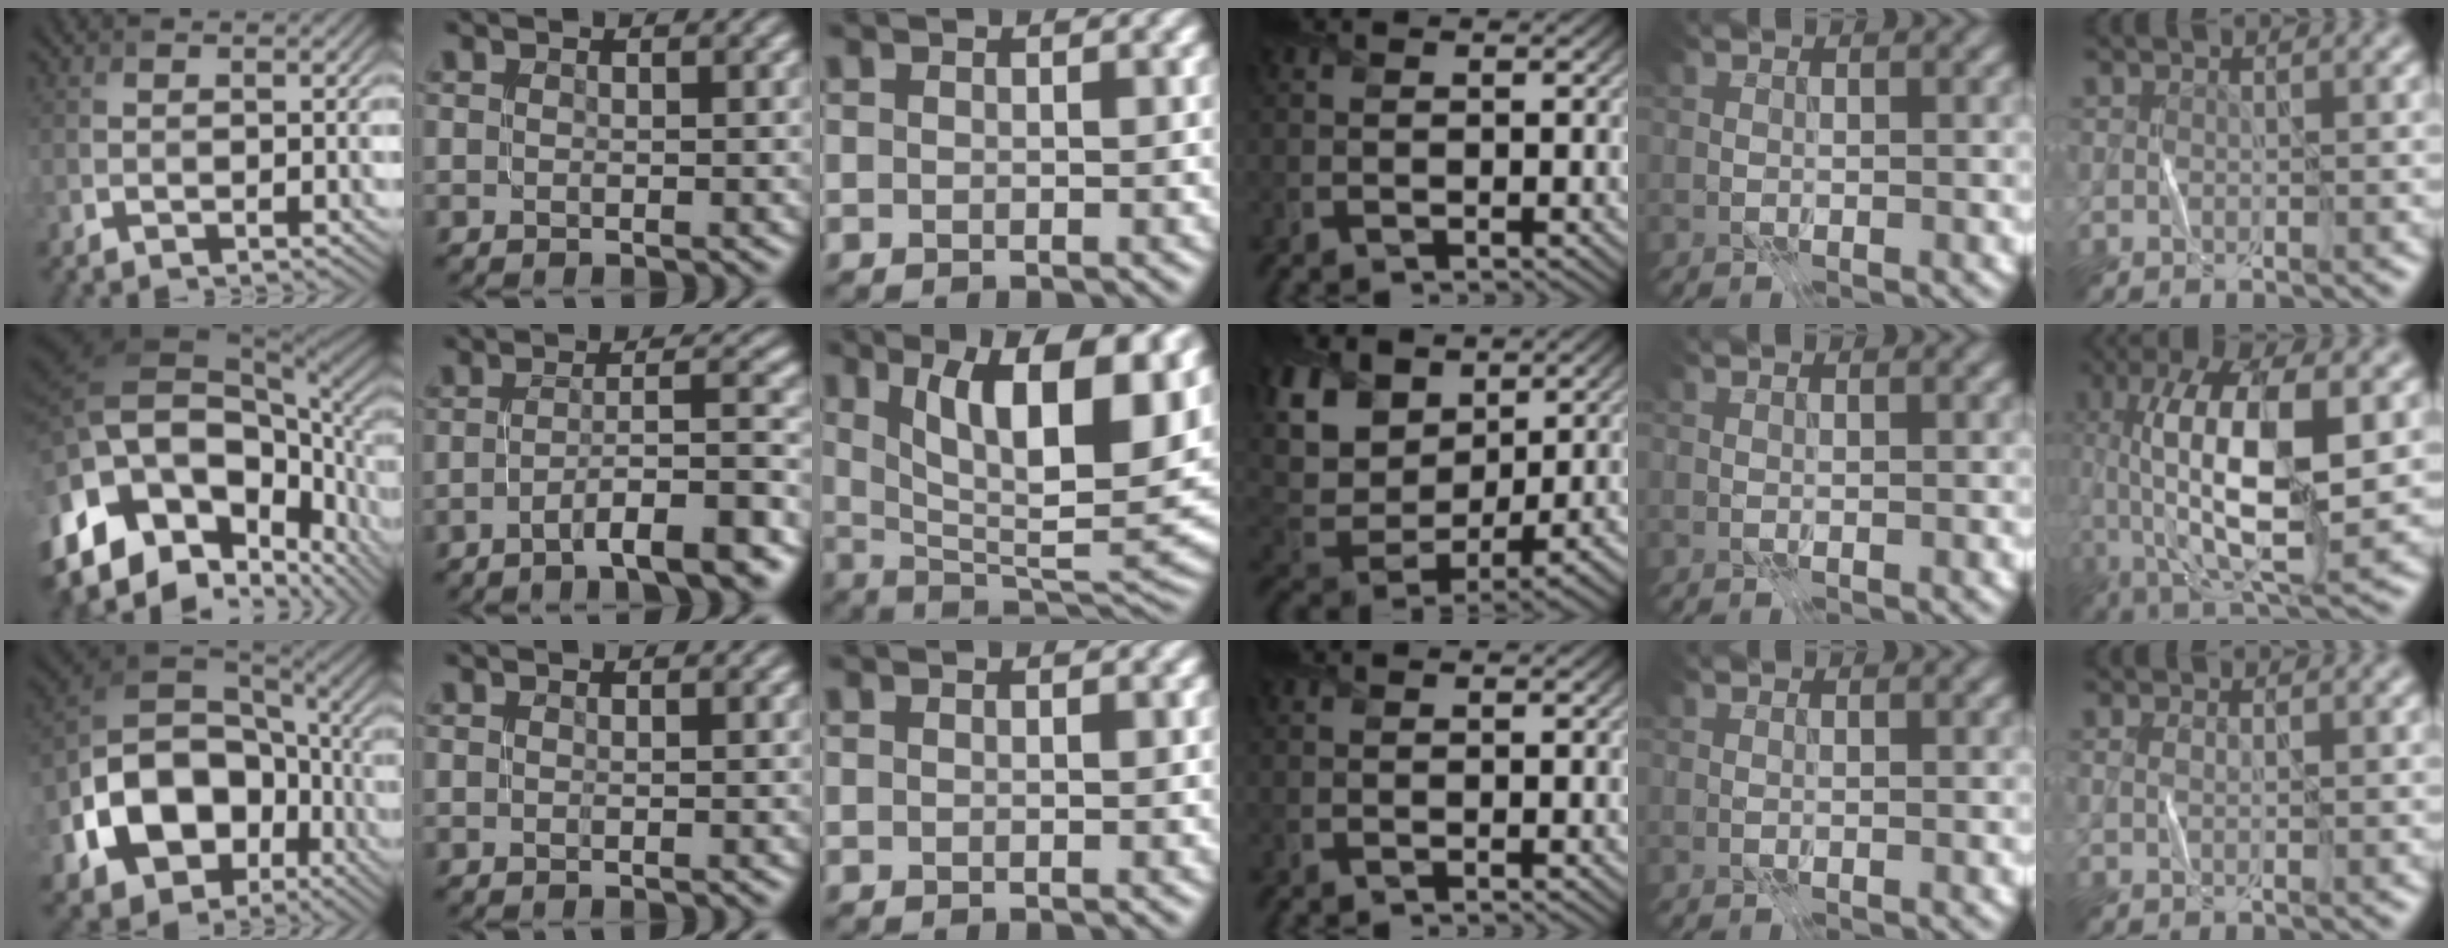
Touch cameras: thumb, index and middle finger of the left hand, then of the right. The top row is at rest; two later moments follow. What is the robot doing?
{"motion": "fold", "object": "shorts"}